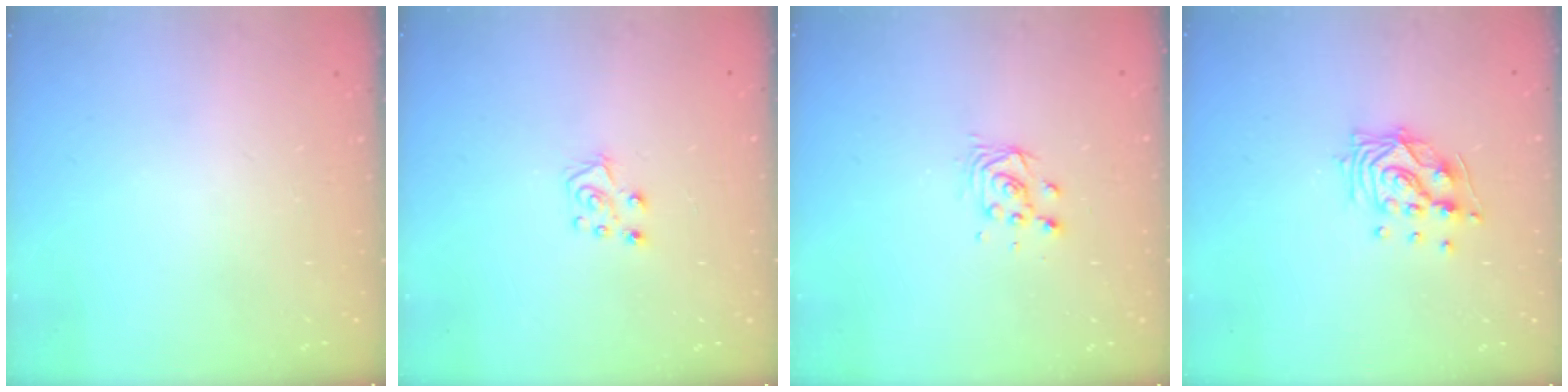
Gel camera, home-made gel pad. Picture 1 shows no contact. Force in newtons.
{"total": 6.8, "press": 6.8, "slide": 0.4}
{"total": 4.1, "press": 4.1, "slide": 0.4}
{"total": 11.0, "press": 11.0, "slide": 0.9}